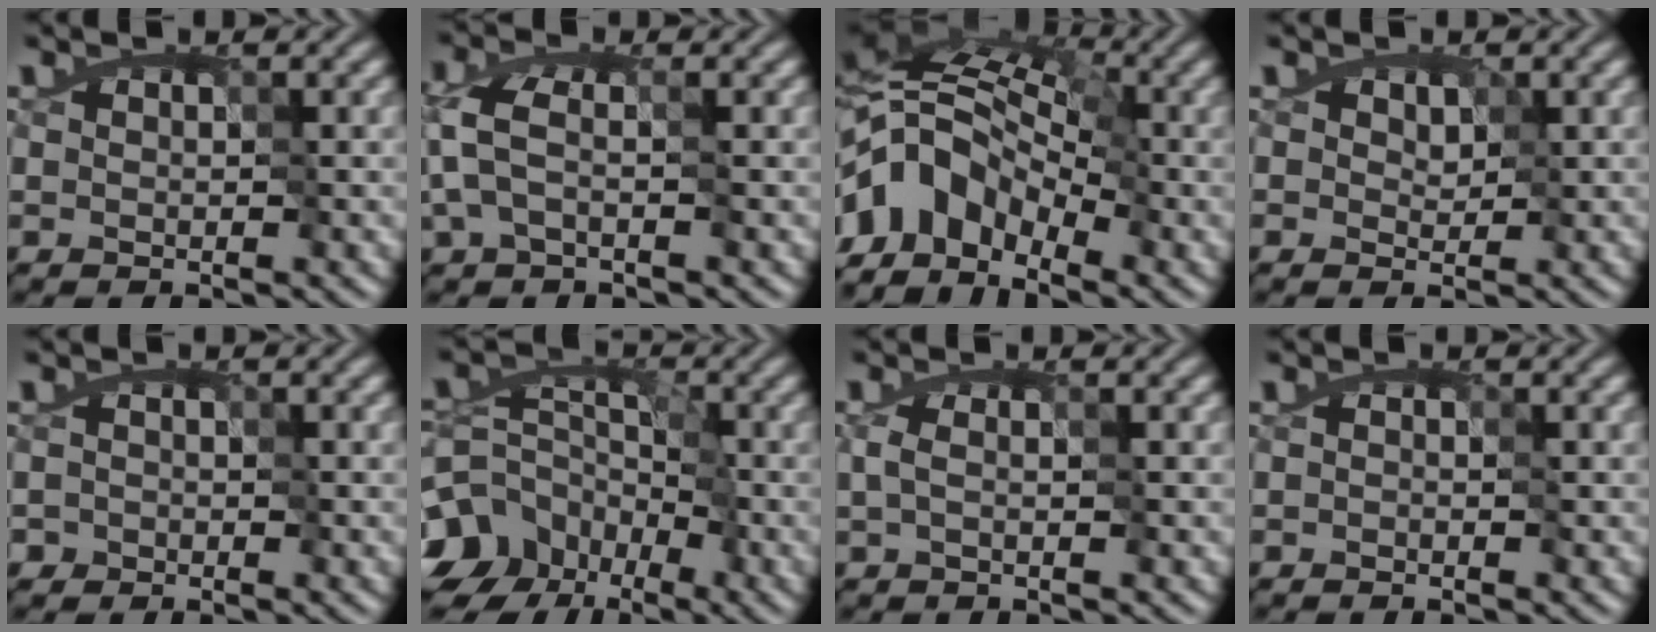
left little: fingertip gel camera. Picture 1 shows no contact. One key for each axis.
{"total": 2.9, "fx": -1.6, "fy": 1.3, "fz": 2.1, "tx": -0.059, "ty": 0.000, "tz": -0.025}
{"total": 9.5, "fx": -5.7, "fy": 5.3, "fz": 5.4, "tx": -0.101, "ty": 0.007, "tz": -0.125}
{"total": 1.5, "fx": 0.6, "fy": 1.2, "fz": 0.6, "tx": -0.030, "ty": -0.004, "tz": 0.021}
{"total": 1.3, "fx": -0.9, "fy": 0.9, "fz": -0.1, "tx": 0.006, "ty": -0.001, "tz": -0.015}
{"total": 9.1, "fx": -6.2, "fy": 6.1, "fz": 2.5, "tx": -0.053, "ty": -0.006, "tz": -0.108}
{"total": 0.9, "fx": -0.3, "fy": 0.4, "fz": 0.8, "tx": -0.022, "ty": -0.002, "tz": -0.002}
{"total": 0.7, "fx": -0.4, "fy": 0.5, "fz": 0.4, "tx": -0.004, "ty": 0.000, "tz": -0.010}